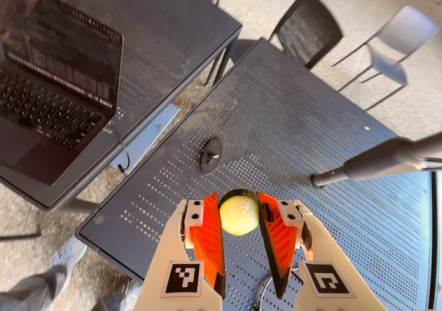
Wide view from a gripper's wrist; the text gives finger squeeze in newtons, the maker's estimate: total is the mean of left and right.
{"total": 11.2, "left": 11.6, "right": 10.7}